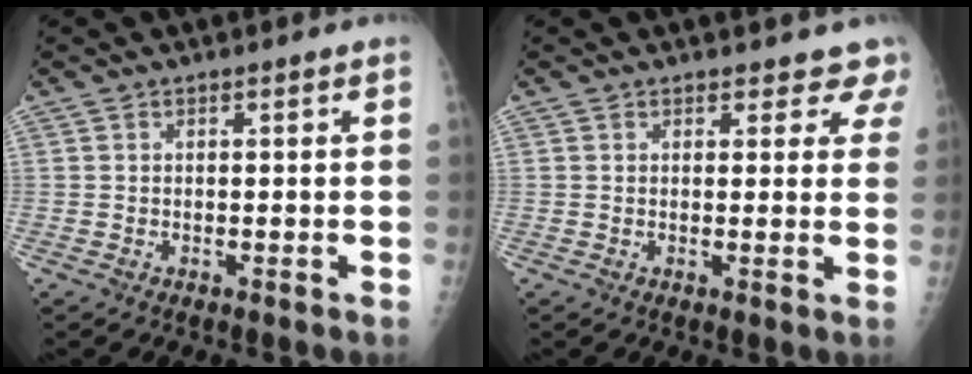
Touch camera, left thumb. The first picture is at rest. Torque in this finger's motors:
{"motor_torque": [-0.25, -0.21, -0.19, -0.08, 0.03]}